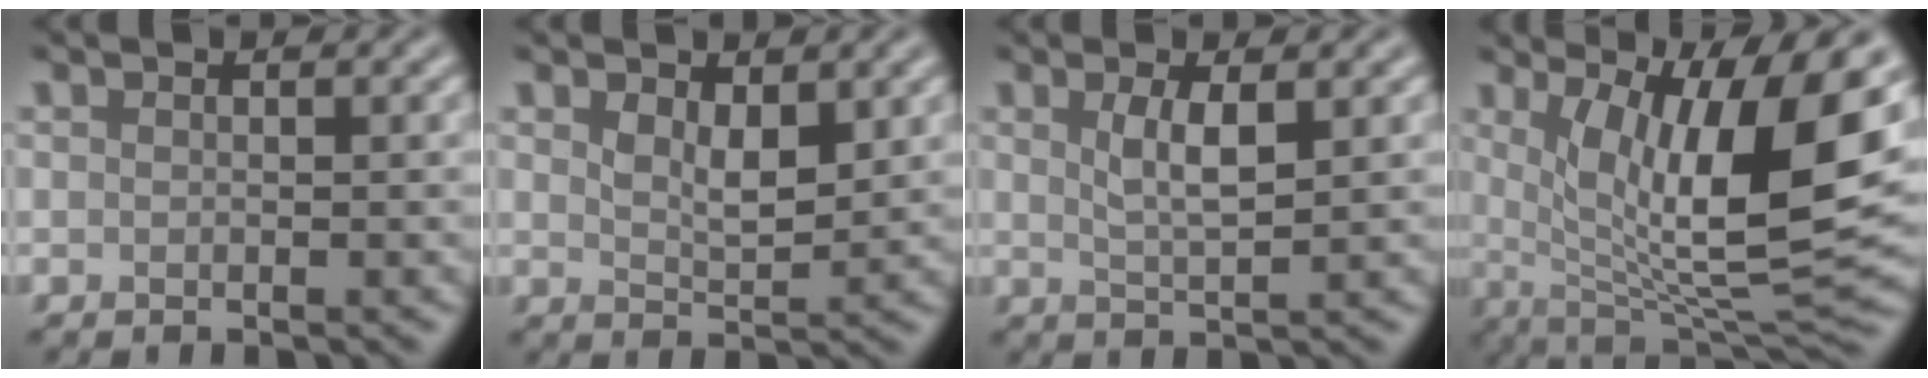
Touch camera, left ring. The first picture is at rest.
{"total": 2.9, "force": [1.3, 1.4, 2.2], "torque": [-0.043, -0.006, 0.028]}
{"total": 2.7, "force": [1.0, 0.7, 2.4], "torque": [-0.047, -0.003, 0.020]}
{"total": 12.6, "force": [2.7, 3.5, 11.8], "torque": [-0.180, -0.013, 0.047]}